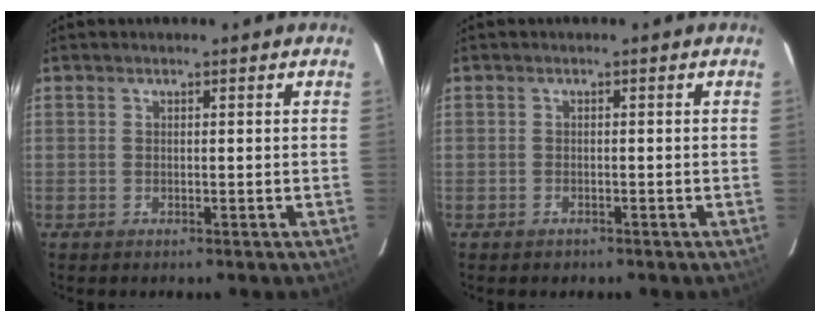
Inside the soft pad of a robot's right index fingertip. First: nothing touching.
{"total": 1.2, "force": [-0.8, 0.8, 0.1], "torque": [-0.002, 0.003, -0.010]}